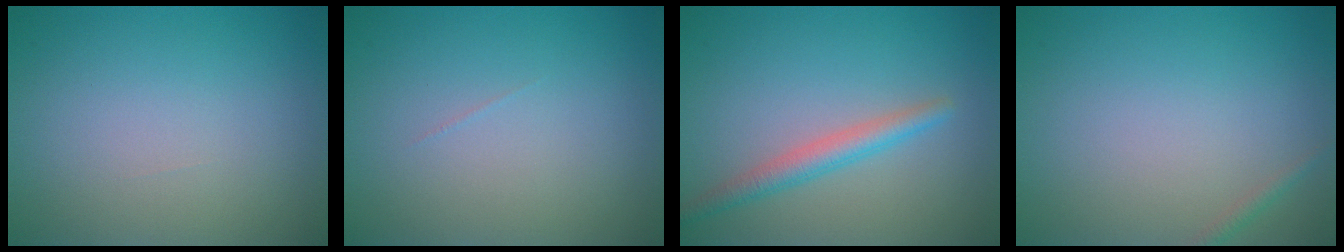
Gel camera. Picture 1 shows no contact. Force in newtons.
{"total": 0.0}
{"total": 2.5, "press": 2.5, "slide": 0.1}
{"total": 0.7, "press": 0.7, "slide": 0.0}